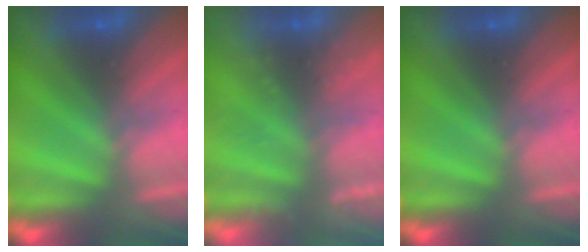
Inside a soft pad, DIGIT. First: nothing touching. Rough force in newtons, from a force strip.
{"total": 2.4}
{"total": 0.0}